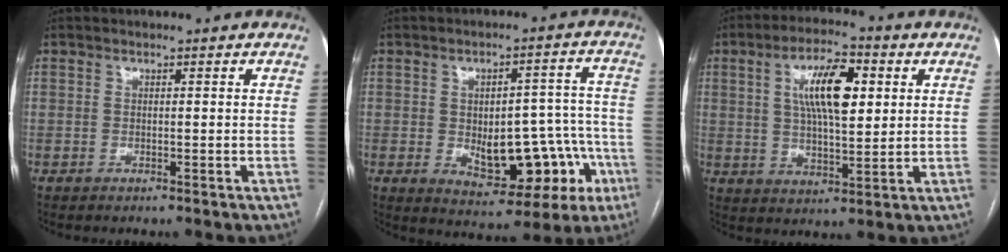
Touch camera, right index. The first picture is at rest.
{"total": 14.4, "force": [-4.0, 7.8, 11.5], "torque": [-0.133, 0.033, -0.033]}
{"total": 11.1, "force": [3.1, 3.6, 10.1], "torque": [-0.183, 0.015, 0.053]}